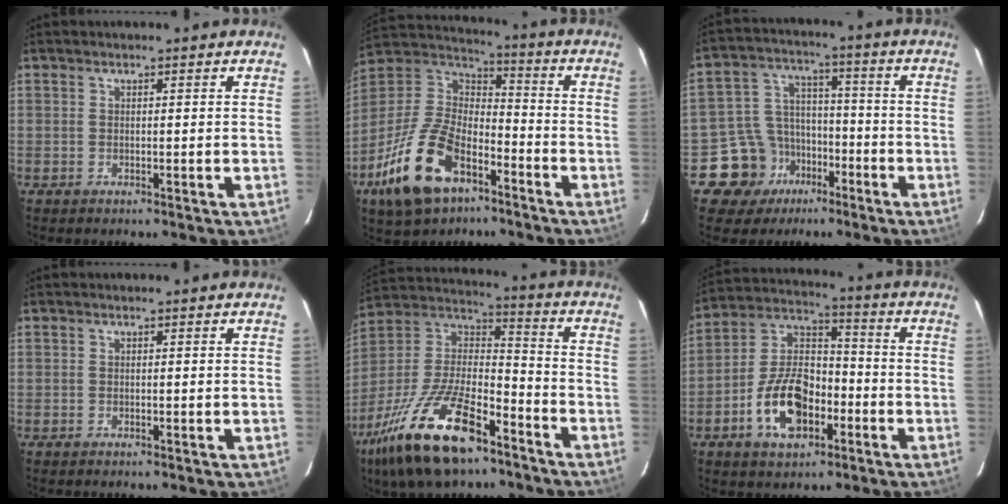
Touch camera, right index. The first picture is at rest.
{"total": 20.8, "force": [-11.1, 11.3, 13.5], "torque": [-0.300, -0.006, -0.199]}
{"total": 10.7, "force": [-6.4, 8.4, 1.6], "torque": [-0.054, 0.042, -0.099]}
{"total": 0.0}
{"total": 23.7, "force": [-14.5, 9.2, 16.3], "torque": [-0.334, -0.022, -0.259]}
{"total": 14.2, "force": [-6.0, 8.2, 9.9], "torque": [-0.196, 0.022, -0.099]}